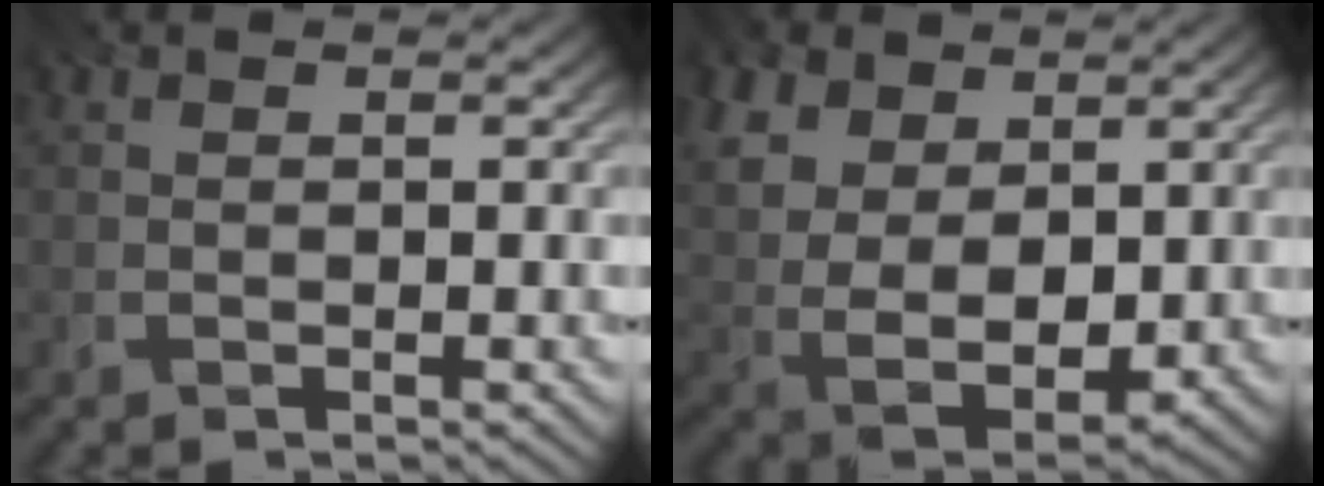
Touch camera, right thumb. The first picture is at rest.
{"total": 11.7, "force": [3.9, 7.8, 7.9], "torque": [-0.211, 0.007, 0.074]}